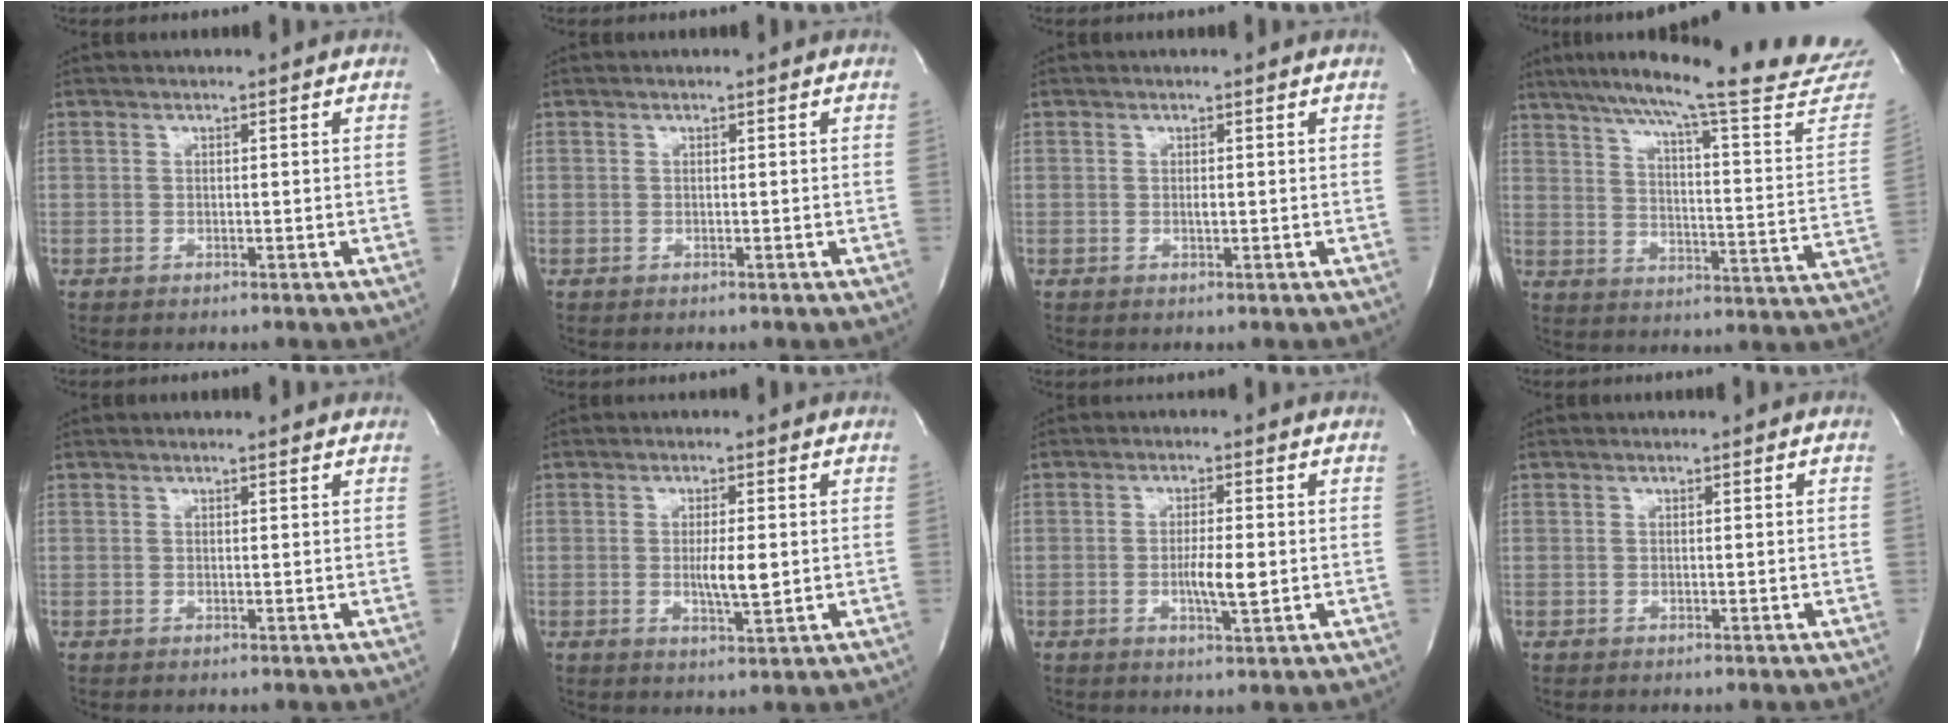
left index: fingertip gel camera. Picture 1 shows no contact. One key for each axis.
{"total": 0.0}
{"total": 0.5, "fx": -0.2, "fy": 0.1, "fz": 0.5, "tx": -0.013, "ty": -0.004, "tz": -0.005}
{"total": 27.9, "fx": 25.1, "fy": 0.8, "fz": 12.3, "tx": -0.190, "ty": -0.086, "tz": 0.311}
{"total": 2.3, "fx": 2.2, "fy": 0.4, "fz": 0.5, "tx": -0.013, "ty": 0.007, "tz": 0.013}
{"total": 4.2, "fx": -0.3, "fy": 0.7, "fz": 4.1, "tx": -0.074, "ty": -0.009, "tz": -0.005}
{"total": 4.2, "fx": -0.8, "fy": 0.5, "fz": 4.1, "tx": -0.074, "ty": -0.008, "tz": -0.013}
{"total": 0.0}